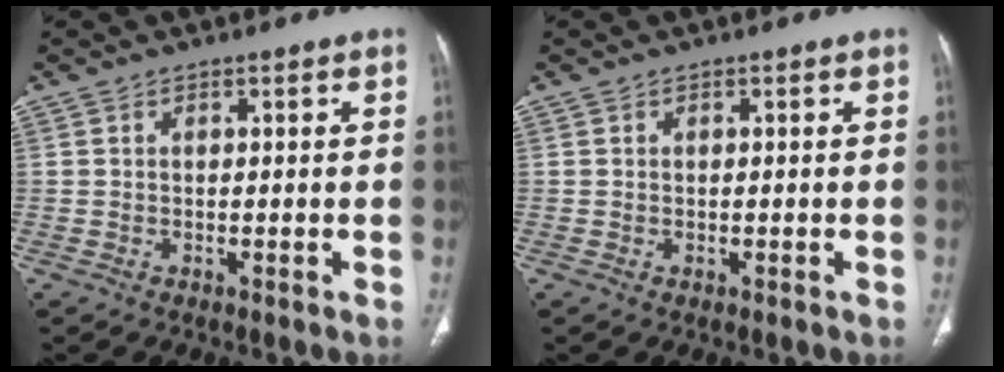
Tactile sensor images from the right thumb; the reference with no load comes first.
{"total": 0.0}